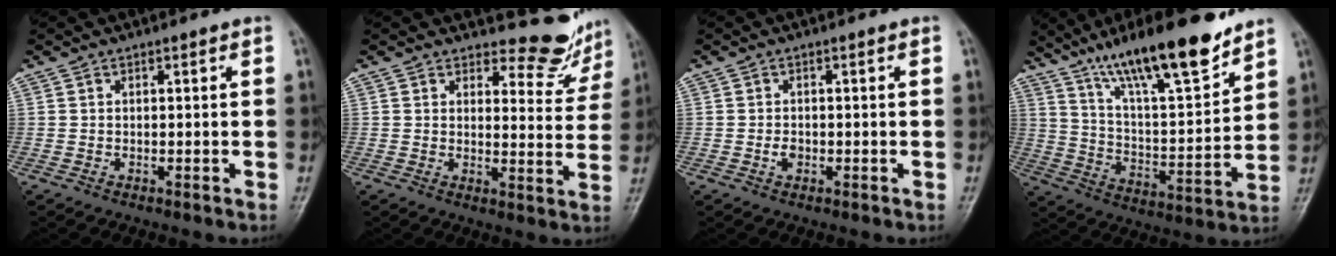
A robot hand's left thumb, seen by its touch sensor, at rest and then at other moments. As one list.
[{"total": 7.7, "force": [7.4, 2.3, 0.4], "torque": [0.022, -0.074, 0.083]}, {"total": 1.4, "force": [-0.3, 1.0, 0.9], "torque": [-0.013, 0.001, -0.006]}, {"total": 20.6, "force": [14.8, 4.4, 13.7], "torque": [-0.200, -0.069, 0.253]}]